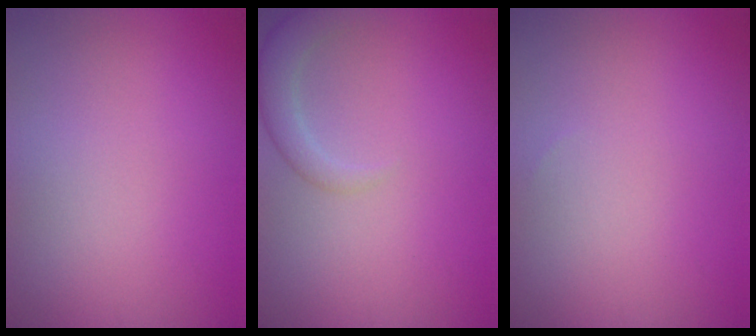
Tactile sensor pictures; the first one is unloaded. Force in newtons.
{"total": 2.5, "press": 2.5, "slide": 0.2}
{"total": 0.0}